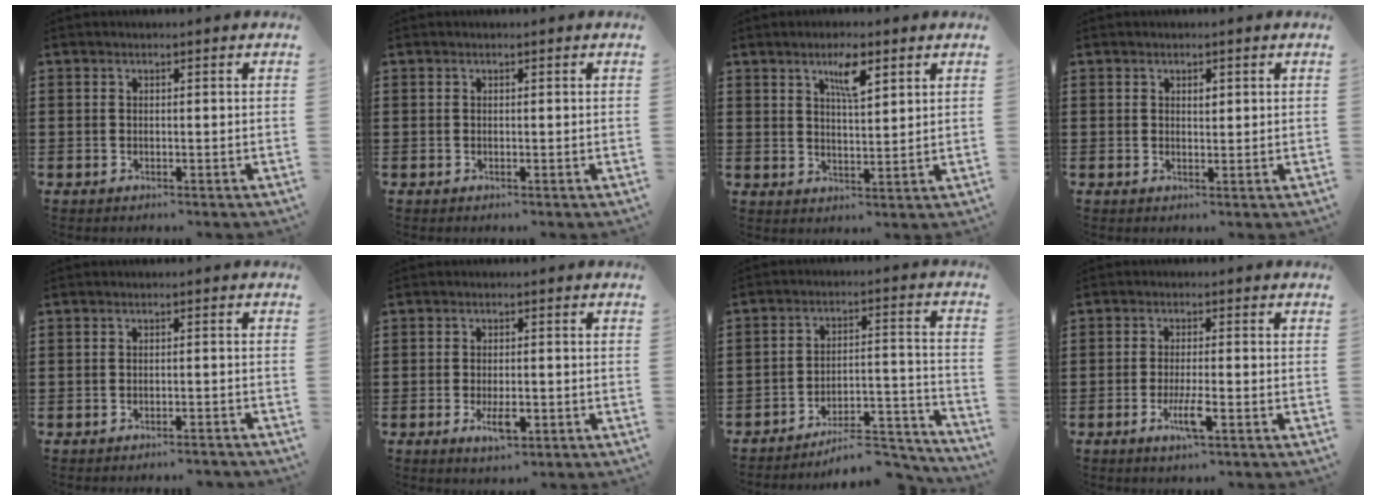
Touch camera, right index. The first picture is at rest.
{"total": 0.0}
{"total": 5.2, "force": [3.0, 1.3, 4.0], "torque": [-0.072, 0.002, 0.047]}
{"total": 1.2, "force": [0.5, 0.7, 0.8], "torque": [-0.010, 0.001, 0.007]}
{"total": 1.5, "force": [-1.4, -0.1, 0.4], "torque": [-0.010, 0.001, -0.029]}
{"total": 4.0, "force": [-1.4, 1.5, 3.4], "torque": [-0.071, -0.002, -0.028]}
{"total": 8.1, "force": [-7.4, 1.7, 3.1], "torque": [-0.038, 0.023, -0.138]}
{"total": 4.5, "force": [-1.9, 0.5, 4.0], "torque": [-0.086, -0.015, -0.037]}